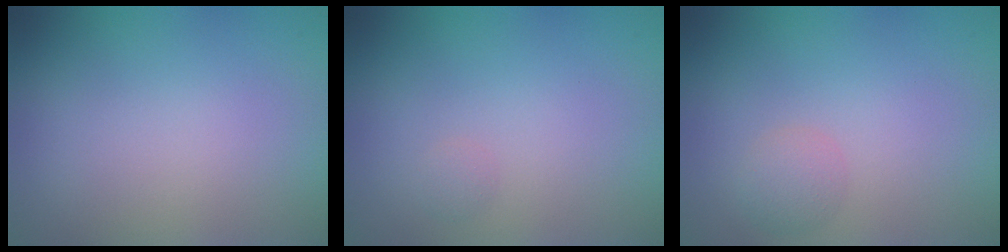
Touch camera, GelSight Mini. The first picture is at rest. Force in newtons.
{"total": 0.5, "press": 0.5, "slide": 0.0}
{"total": 1.5, "press": 1.5, "slide": 0.1}